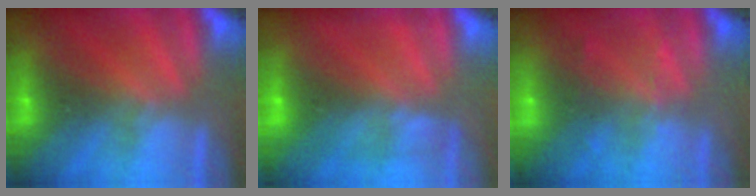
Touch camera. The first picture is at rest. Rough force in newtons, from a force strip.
{"total": 2.2}
{"total": 2.3}